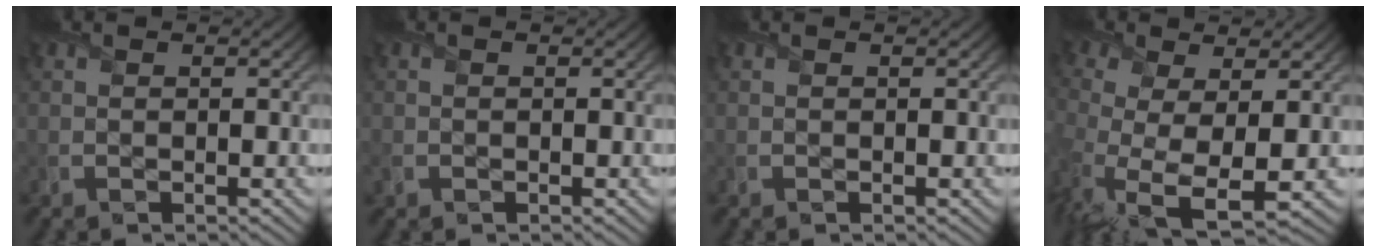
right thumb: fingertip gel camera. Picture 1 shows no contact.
{"total": 0.9, "force": [-0.4, 0.8, 0.2], "torque": [-0.006, -0.007, -0.011]}
{"total": 0.0}
{"total": 9.3, "force": [-0.6, 4.7, 8.0], "torque": [-0.197, -0.022, -0.005]}